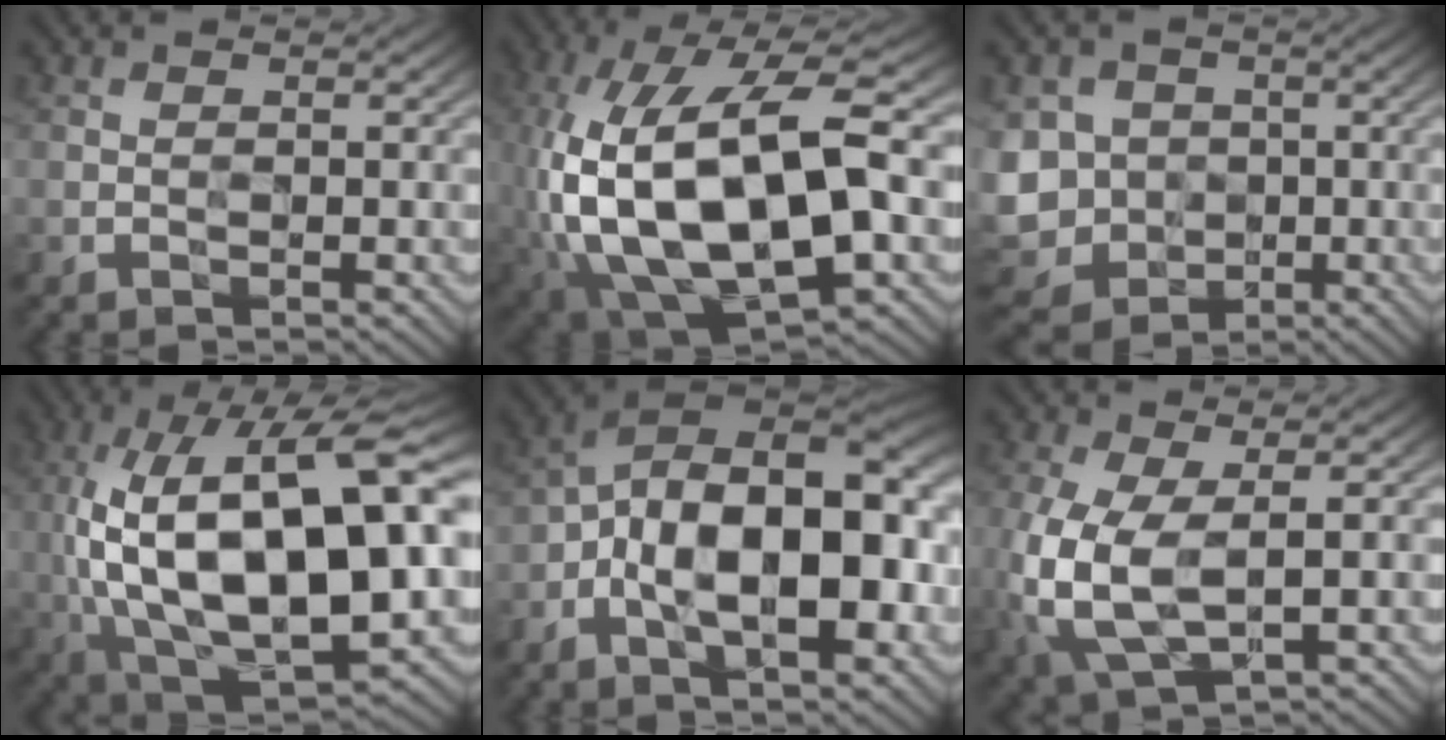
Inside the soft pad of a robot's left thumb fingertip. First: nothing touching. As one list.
[{"total": 19.5, "force": [-2.3, 9.6, 16.8], "torque": [-0.359, -0.003, -0.040]}, {"total": 10.8, "force": [-1.6, 9.3, 5.1], "torque": [-0.165, -0.021, -0.033]}, {"total": 21.9, "force": [1.4, 9.9, 19.5], "torque": [-0.352, 0.002, 0.027]}, {"total": 17.3, "force": [-3.0, 8.8, 14.6], "torque": [-0.229, 0.004, -0.057]}, {"total": 10.9, "force": [-1.3, 5.7, 9.2], "torque": [-0.249, -0.022, -0.013]}]